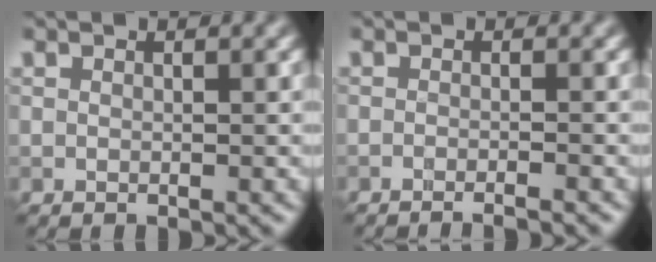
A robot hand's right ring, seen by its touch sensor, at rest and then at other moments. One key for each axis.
{"total": 2.4, "fx": -1.7, "fy": 0.4, "fz": 1.7, "tx": -0.006, "ty": 0.002, "tz": -0.034}